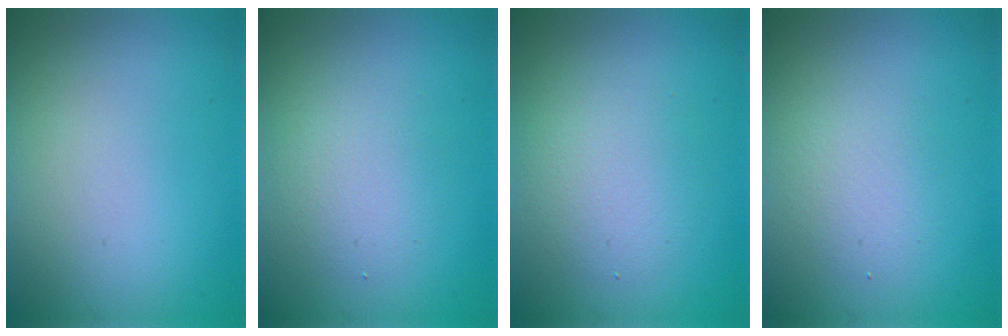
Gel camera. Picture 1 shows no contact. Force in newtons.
{"total": 2.5, "press": 2.5, "slide": 0.2}
{"total": 3.2, "press": 3.2, "slide": 0.1}
{"total": 2.0, "press": 2.0, "slide": 0.1}